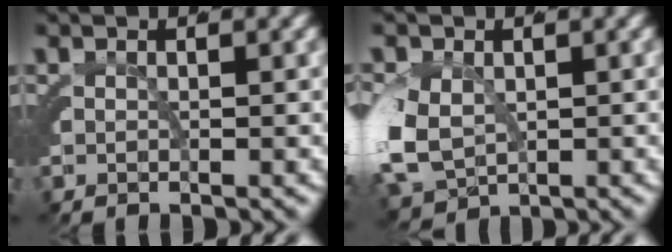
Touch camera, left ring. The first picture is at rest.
{"total": 6.2, "force": [-1.0, 5.1, 3.5], "torque": [-0.109, -0.039, 0.006]}